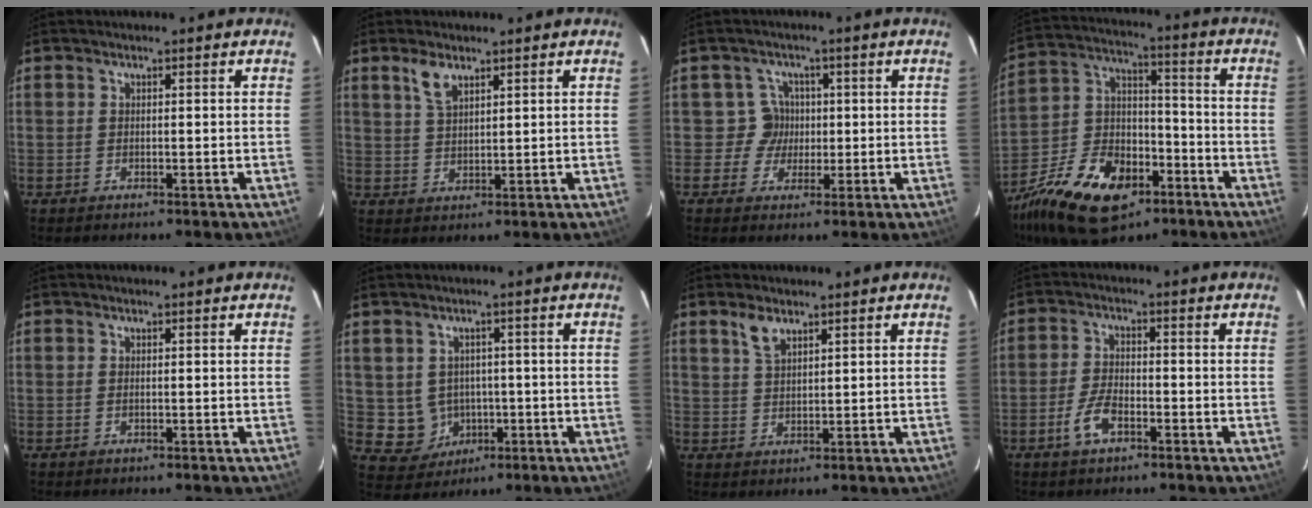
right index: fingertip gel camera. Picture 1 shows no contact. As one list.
[{"total": 4.1, "force": [2.7, 1.7, 2.6], "torque": [-0.051, 0.004, 0.055]}, {"total": 4.0, "force": [0.0, 4.0, -0.5], "torque": [0.018, 0.013, -0.002]}, {"total": 22.4, "force": [-13.0, 12.2, 13.6], "torque": [-0.292, -0.009, -0.216]}, {"total": 0.6, "force": [-0.1, 0.0, 0.6], "torque": [-0.013, 0.002, -0.003]}, {"total": 6.5, "force": [-0.7, 6.4, 1.2], "torque": [-0.042, 0.015, 0.013]}, {"total": 3.7, "force": [2.5, 1.6, 2.2], "torque": [-0.042, 0.004, 0.051]}, {"total": 5.3, "force": [-2.9, 2.2, 3.9], "torque": [-0.088, 0.003, -0.053]}]